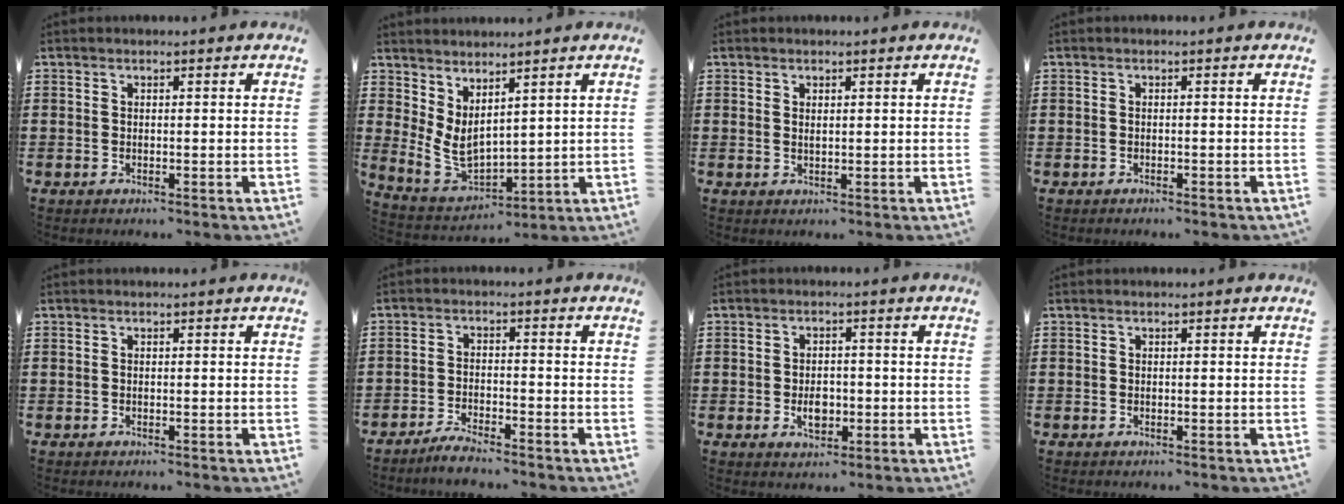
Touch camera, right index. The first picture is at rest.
{"total": 4.7, "force": [2.2, 2.8, 3.1], "torque": [-0.090, -0.017, 0.037]}
{"total": 0.6, "force": [0.4, 0.2, 0.4], "torque": [-0.007, 0.003, 0.008]}
{"total": 0.0}
{"total": 0.0}
{"total": 2.8, "force": [-2.8, 0.1, 0.5], "torque": [-0.012, 0.006, -0.056]}
{"total": 3.3, "force": [-0.7, 2.1, 2.4], "torque": [-0.033, -0.006, -0.015]}
{"total": 0.0}